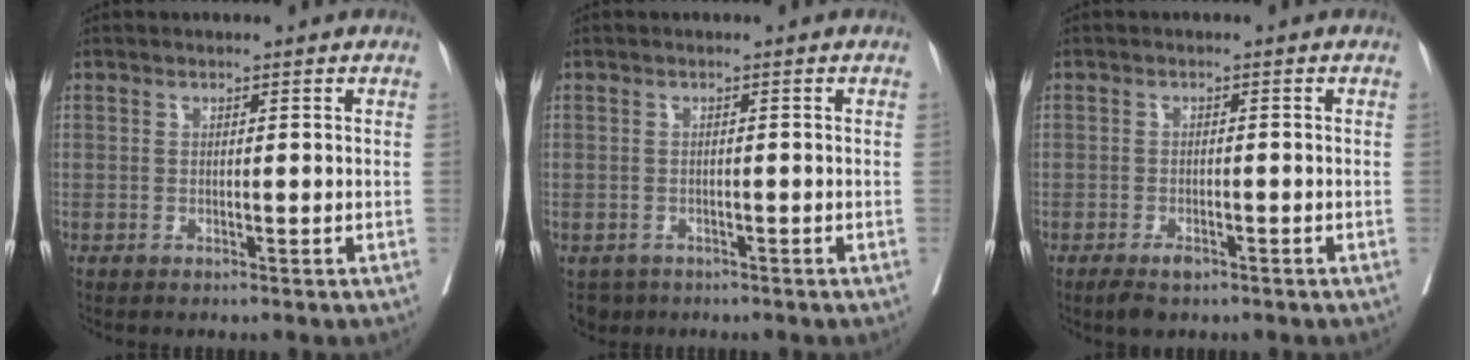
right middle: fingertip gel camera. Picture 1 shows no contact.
{"total": 3.0, "force": [-2.1, 2.1, 0.3], "torque": [0.000, 0.001, -0.033]}
{"total": 2.9, "force": [-1.9, 1.2, 1.8], "torque": [-0.032, -0.003, -0.027]}